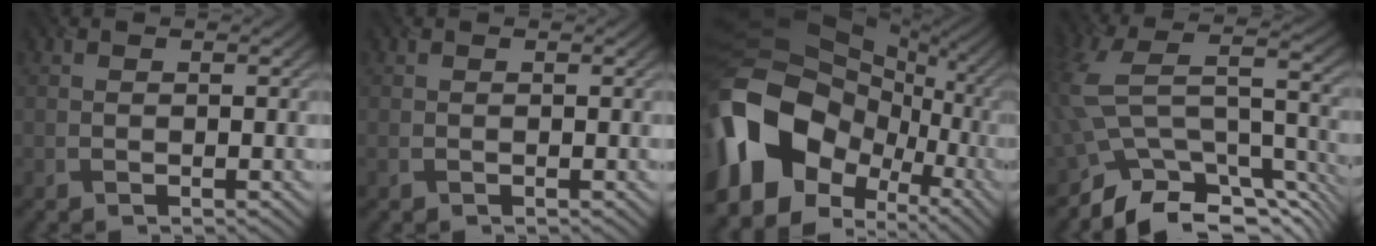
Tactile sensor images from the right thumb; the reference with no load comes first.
{"total": 0.0}
{"total": 20.2, "force": [-5.4, 15.2, 12.1], "torque": [-0.287, -0.036, -0.085]}
{"total": 12.0, "force": [-7.5, 6.4, 6.9], "torque": [-0.154, -0.010, -0.125]}